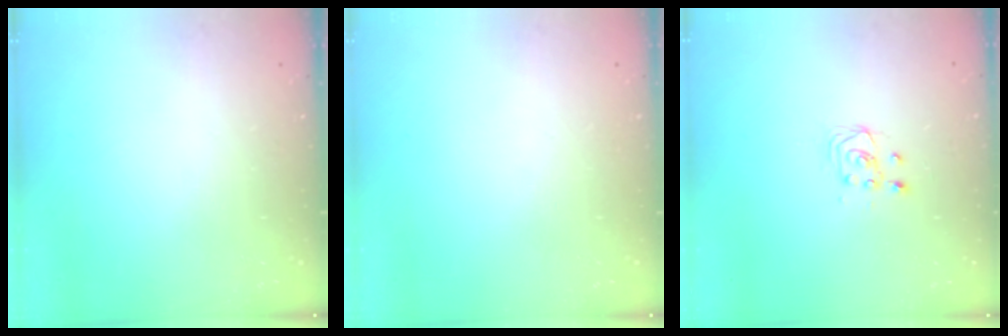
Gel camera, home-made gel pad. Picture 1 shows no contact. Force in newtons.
{"total": 0.0}
{"total": 2.9, "press": 2.6, "slide": 1.3}